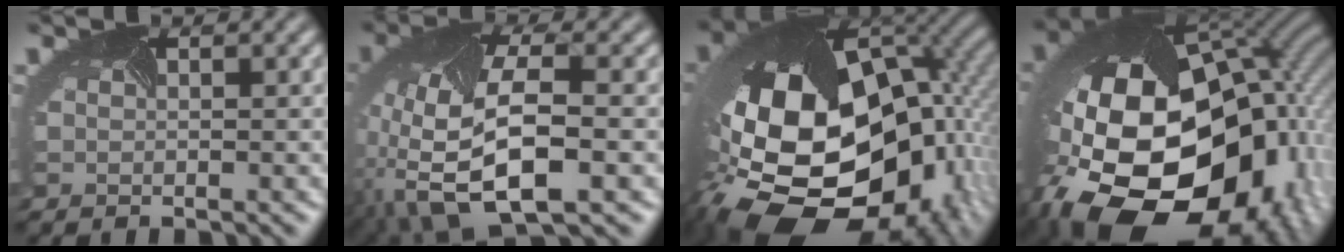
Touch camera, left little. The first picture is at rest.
{"total": 11.4, "force": [-4.0, 5.3, 9.2], "torque": [-0.201, -0.018, -0.064]}
{"total": 20.3, "force": [-5.6, 13.5, 14.1], "torque": [-0.280, -0.040, -0.076]}
{"total": 22.1, "force": [-4.6, 16.0, 14.5], "torque": [-0.310, -0.108, -0.032]}